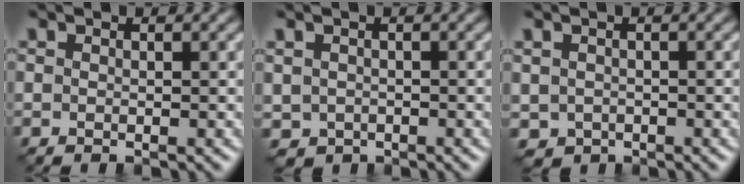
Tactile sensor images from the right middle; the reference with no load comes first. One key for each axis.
{"total": 1.4, "fx": -0.4, "fy": 1.2, "fz": 0.6, "tx": -0.017, "ty": -0.005, "tz": -0.007}
{"total": 1.4, "fx": -0.5, "fy": 1.2, "fz": 0.6, "tx": -0.018, "ty": -0.005, "tz": -0.007}